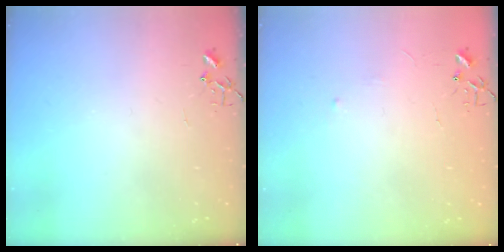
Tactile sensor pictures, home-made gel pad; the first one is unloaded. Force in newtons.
{"total": 2.9, "press": 2.9, "slide": 0.4}